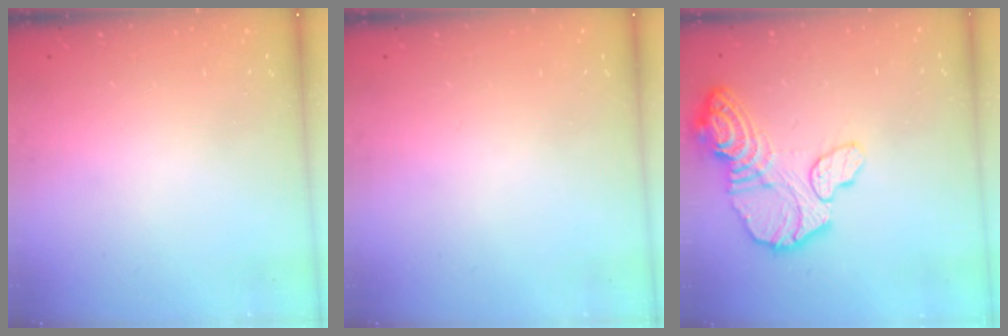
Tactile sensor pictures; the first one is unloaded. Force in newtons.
{"total": 0.0}
{"total": 17.3, "press": 17.2, "slide": 1.6}